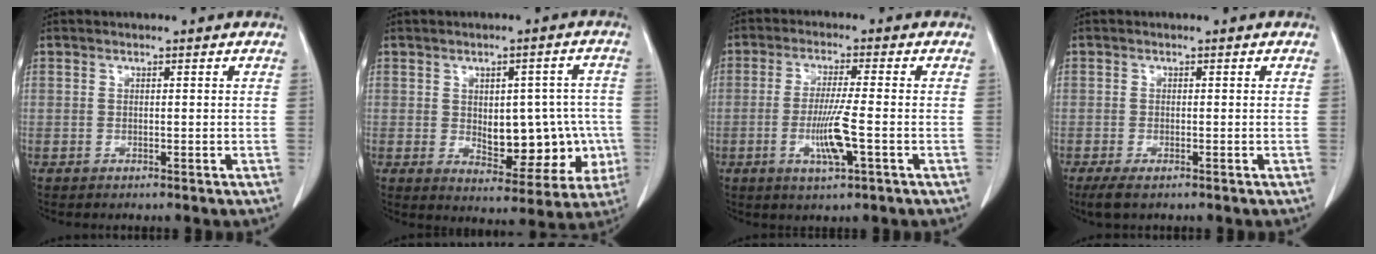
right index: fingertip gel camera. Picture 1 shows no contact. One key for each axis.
{"total": 11.9, "fx": -1.2, "fy": 6.4, "fz": 9.9, "tx": -0.116, "ty": 0.022, "tz": 0.009}
{"total": 6.8, "fx": -1.9, "fy": 0.0, "fz": 6.5, "tx": -0.126, "ty": -0.011, "tz": -0.034}
{"total": 2.7, "fx": -1.8, "fy": 0.8, "fz": 1.8, "tx": -0.037, "ty": -0.007, "tz": -0.028}